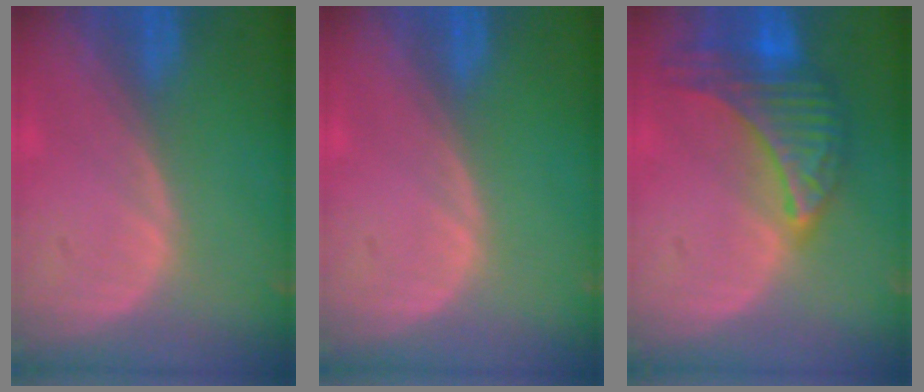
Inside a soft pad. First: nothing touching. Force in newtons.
{"total": 0.0}
{"total": 9.6, "press": 9.5, "slide": 0.6}